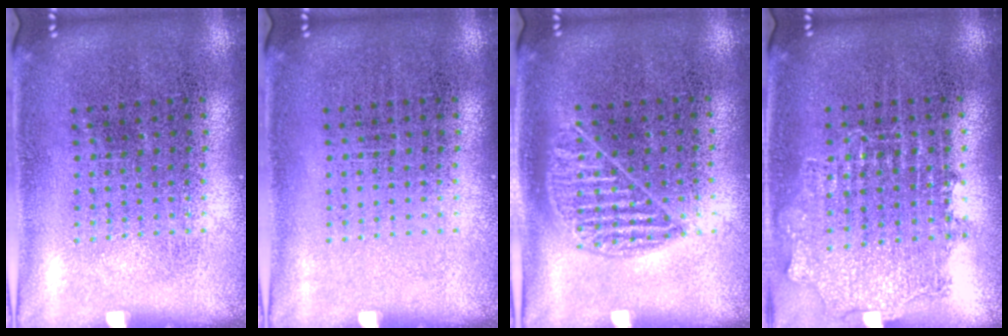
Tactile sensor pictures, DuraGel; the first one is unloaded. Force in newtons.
{"total": 0.0}
{"total": 1.0, "press": 0.8, "slide": 0.6}
{"total": 1.0, "press": 1.0, "slide": 0.2}